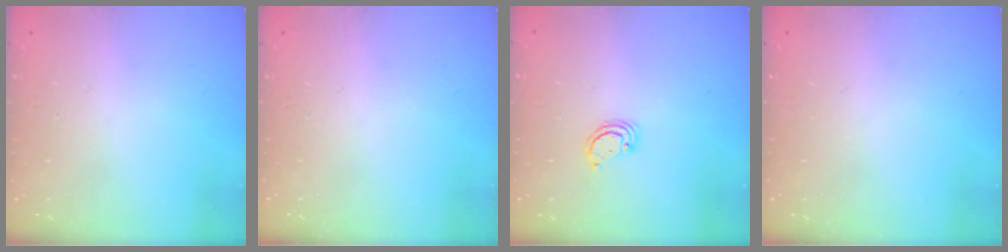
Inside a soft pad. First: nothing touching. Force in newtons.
{"total": 0.0}
{"total": 2.3, "press": 2.3, "slide": 0.2}
{"total": 0.0}